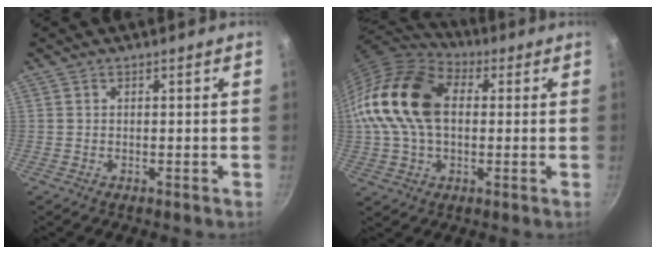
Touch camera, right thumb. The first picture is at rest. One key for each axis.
{"total": 19.7, "fx": 2.1, "fy": 13.1, "fz": 14.5, "tx": -0.271, "ty": 0.033, "tz": 0.024}